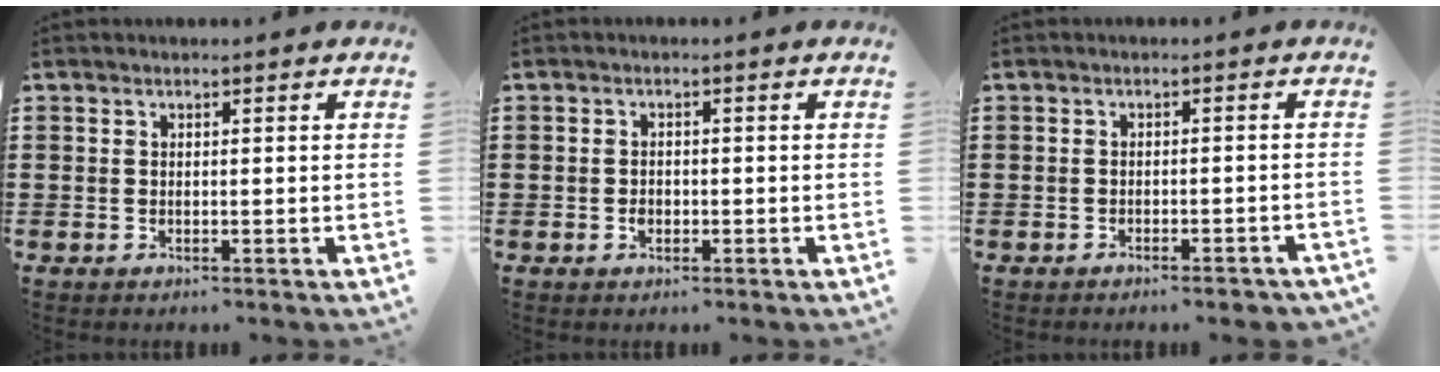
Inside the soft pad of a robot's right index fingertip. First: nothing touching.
{"total": 1.2, "force": [-0.6, 0.7, 0.8], "torque": [-0.016, 0.000, -0.011]}
{"total": 1.8, "force": [-1.7, -0.1, 0.8], "torque": [-0.016, -0.001, -0.033]}